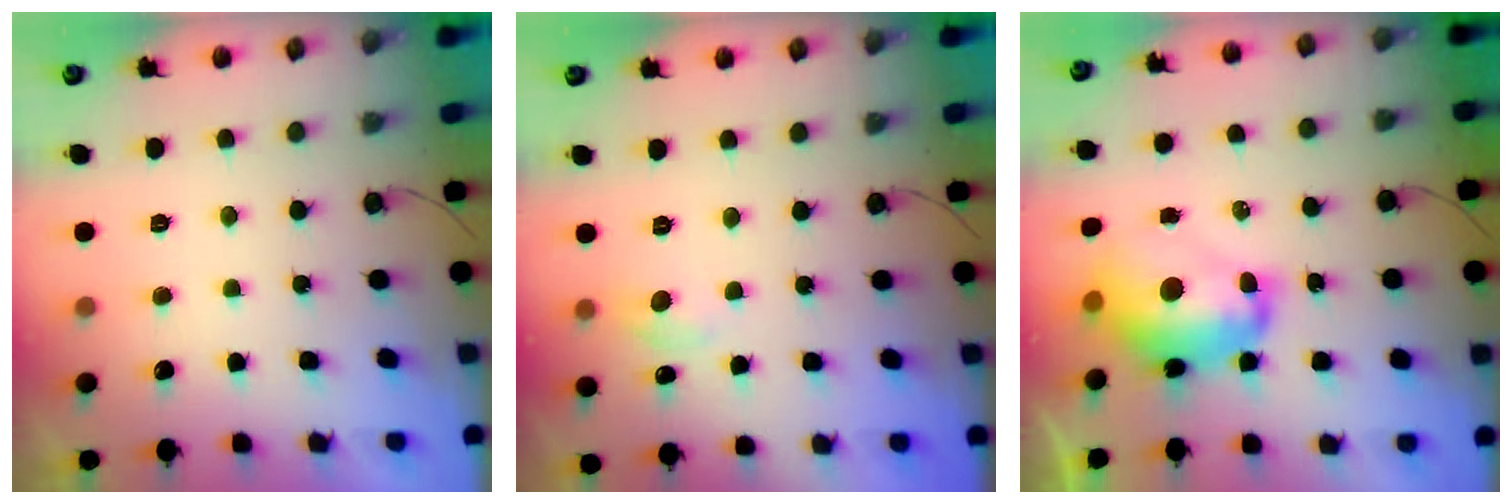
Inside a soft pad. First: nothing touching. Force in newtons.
{"total": 5.6, "press": 5.5, "slide": 0.8}
{"total": 14.1, "press": 14.1, "slide": 1.1}